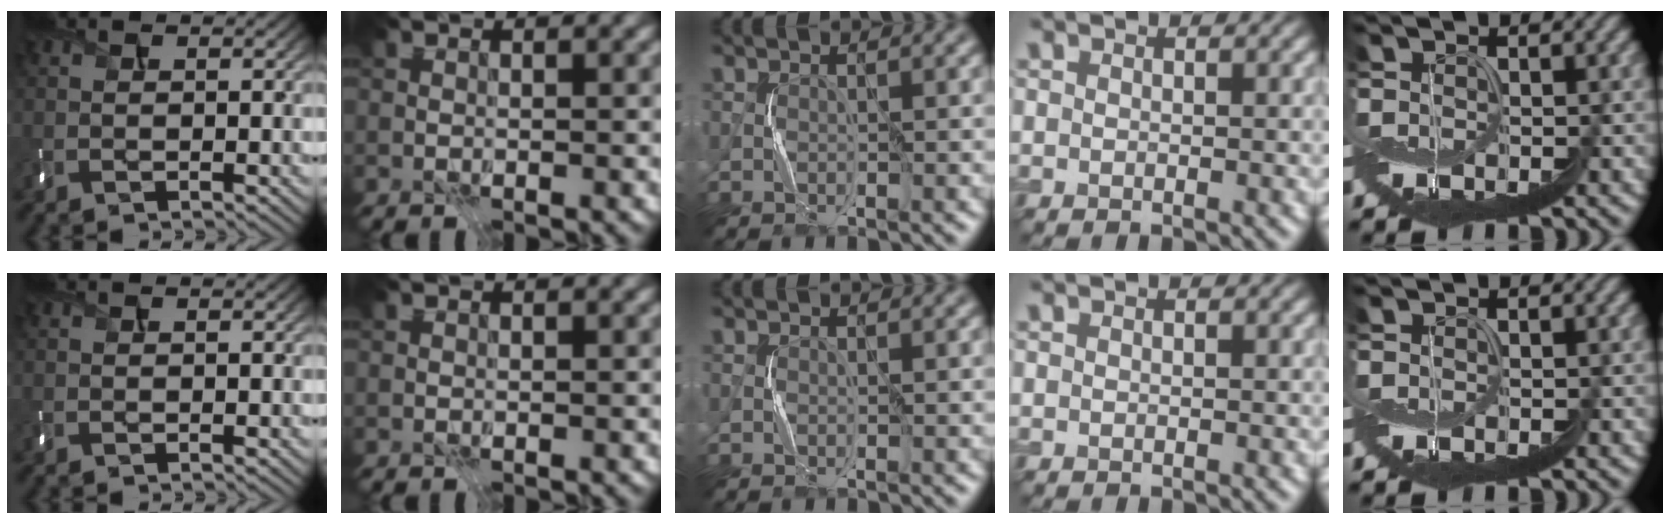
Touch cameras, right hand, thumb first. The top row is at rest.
{}